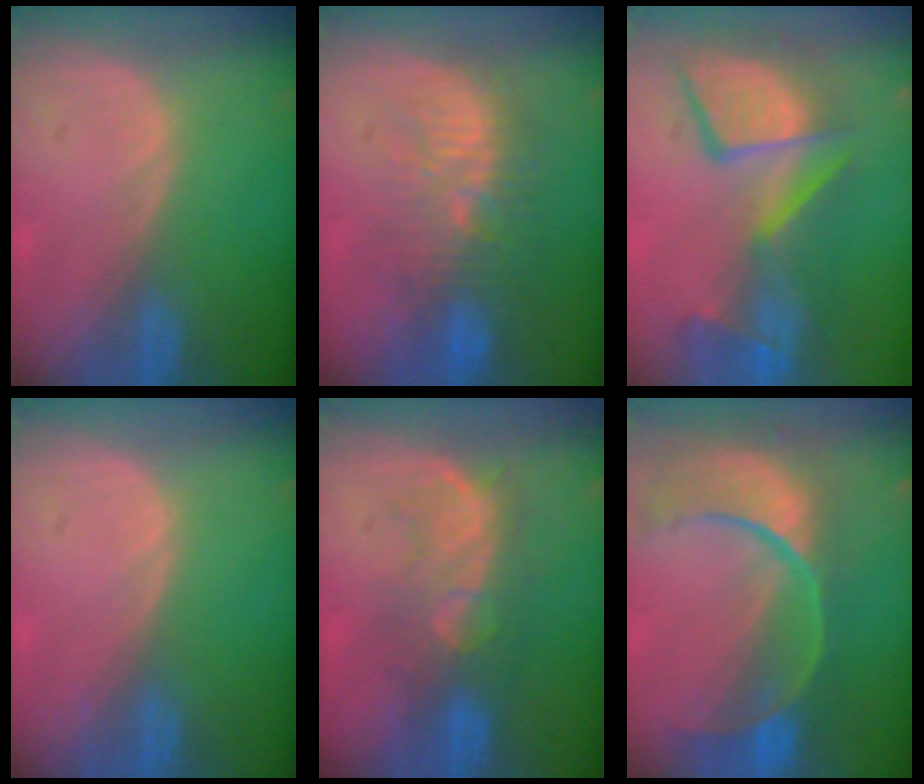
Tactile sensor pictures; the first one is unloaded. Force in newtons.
{"total": 9.5, "press": 8.9, "slide": 3.2}
{"total": 12.2, "press": 11.1, "slide": 5.1}
{"total": 0.0}
{"total": 7.8, "press": 7.7, "slide": 1.2}
{"total": 12.3, "press": 9.9, "slide": 7.3}